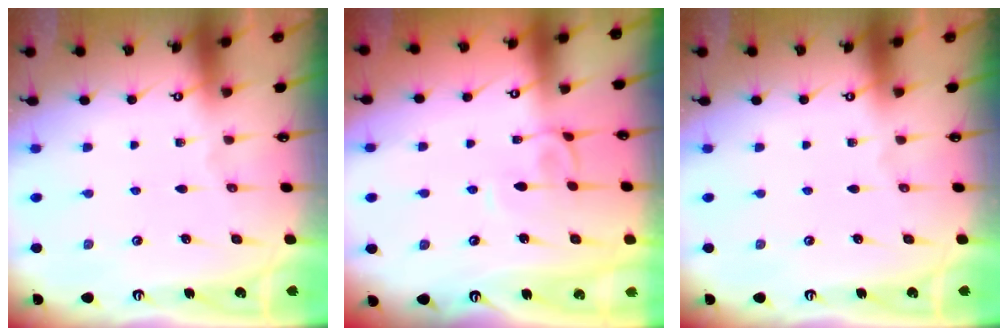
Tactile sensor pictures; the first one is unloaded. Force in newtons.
{"total": 3.7, "press": 3.7, "slide": 0.0}
{"total": 0.0}